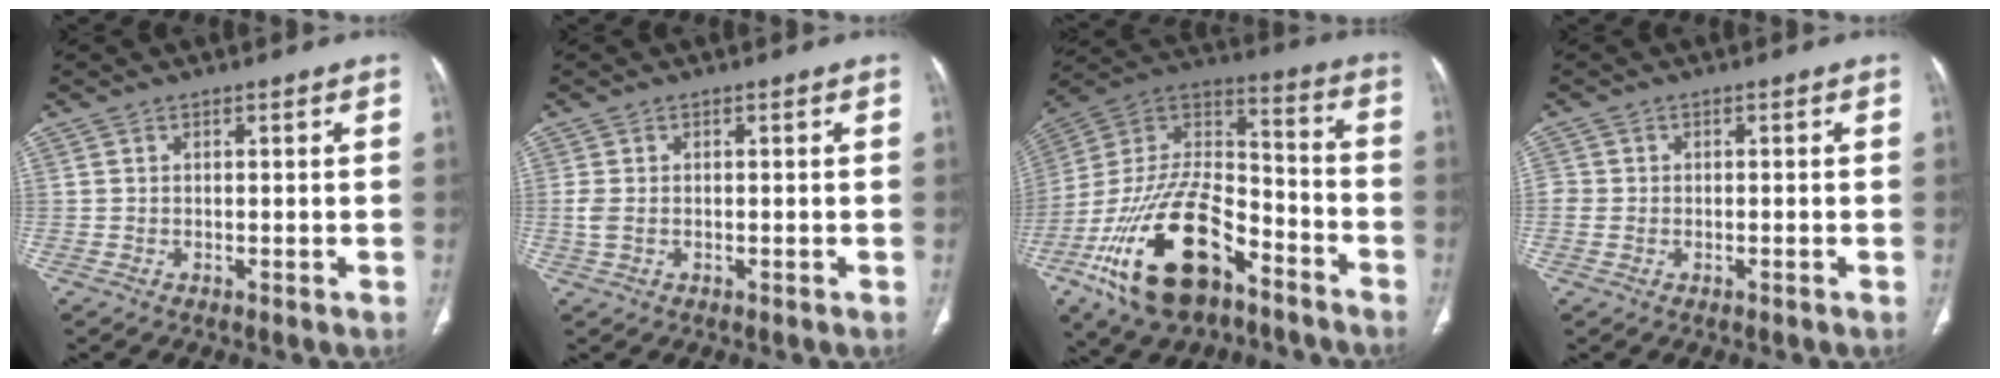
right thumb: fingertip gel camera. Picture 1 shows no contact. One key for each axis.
{"total": 2.2, "fx": -0.3, "fy": 1.3, "fz": 1.7, "tx": -0.056, "ty": 0.003, "tz": -0.006}
{"total": 26.5, "fx": -14.0, "fy": 13.3, "fz": 18.1, "tx": -0.371, "ty": 0.060, "tz": -0.245}
{"total": 1.7, "fx": -0.6, "fy": 1.4, "fz": 0.7, "tx": -0.015, "ty": 0.004, "tz": -0.013}